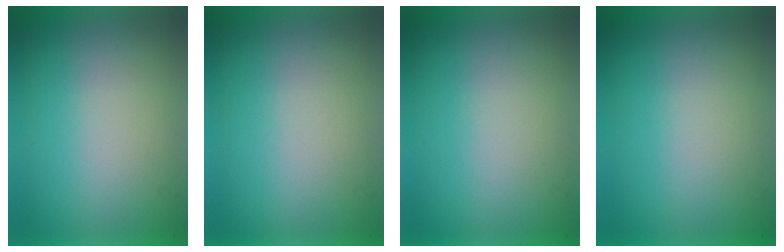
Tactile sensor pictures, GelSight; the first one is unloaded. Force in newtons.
{"total": 0.0}
{"total": 0.0}
{"total": 0.0}